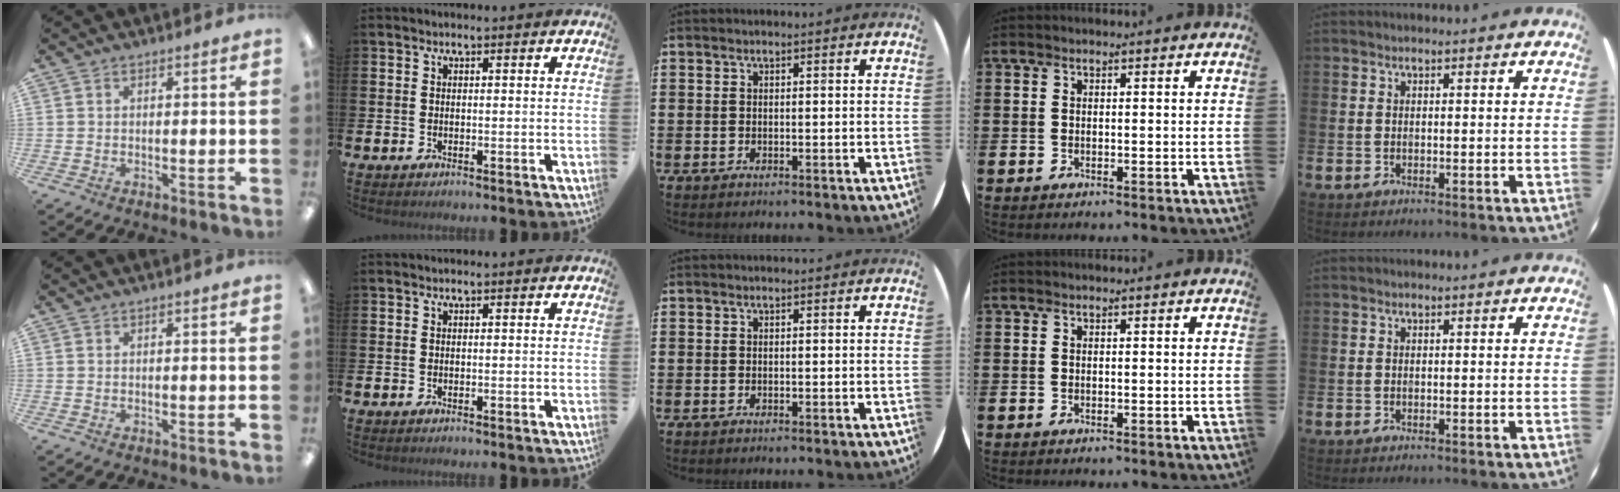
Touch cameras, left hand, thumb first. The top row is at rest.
{}